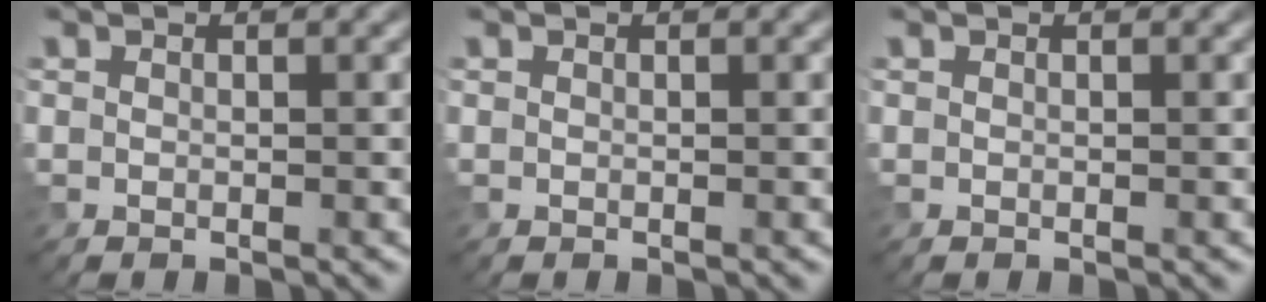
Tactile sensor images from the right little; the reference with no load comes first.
{"total": 0.0}
{"total": 0.0}